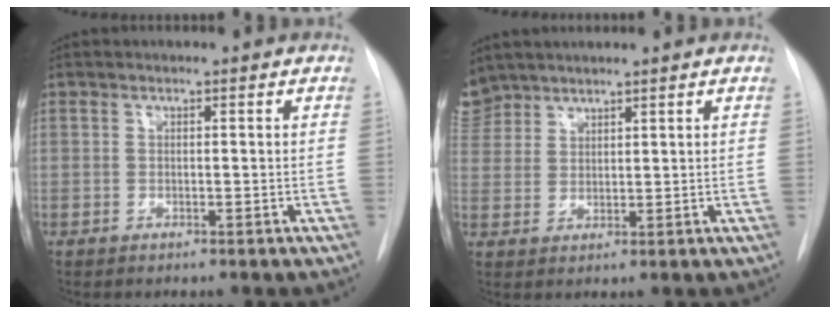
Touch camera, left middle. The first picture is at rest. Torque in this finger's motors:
{"motor_torque": [1.06, -1.08, 0.36, -0.03]}